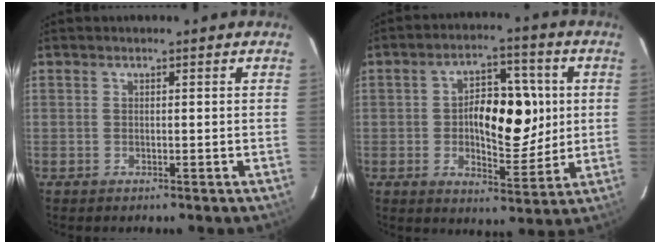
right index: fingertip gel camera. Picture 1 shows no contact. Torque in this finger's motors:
{"motor_torque": [0.99, 0.16, 0.27, 0.11]}